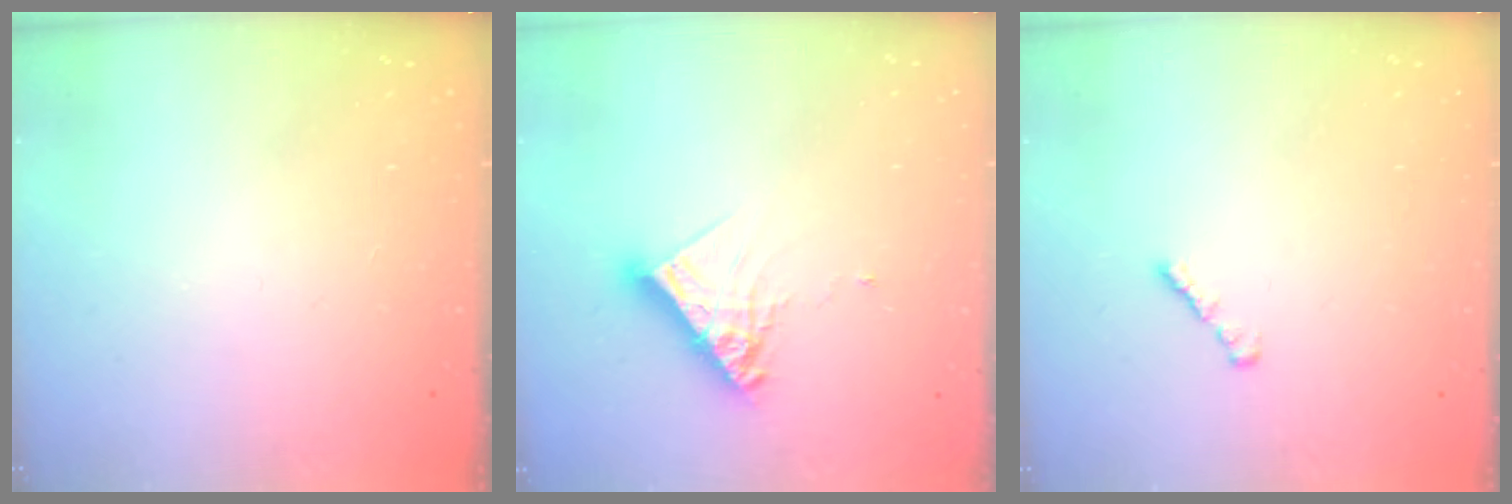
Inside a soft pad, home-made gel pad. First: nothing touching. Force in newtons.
{"total": 10.1, "press": 10.1, "slide": 0.9}
{"total": 1.6, "press": 1.5, "slide": 0.5}